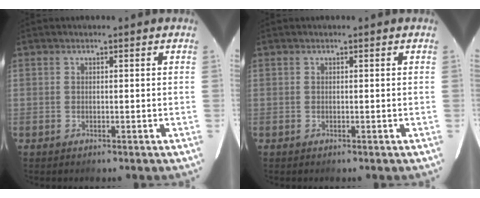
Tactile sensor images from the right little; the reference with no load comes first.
{"total": 0.0}